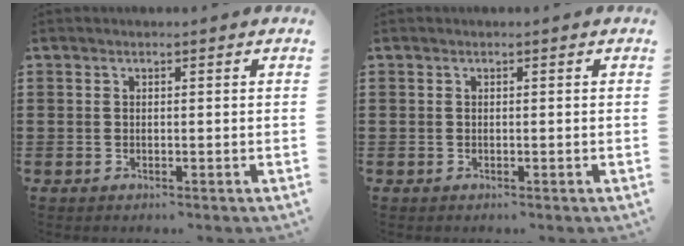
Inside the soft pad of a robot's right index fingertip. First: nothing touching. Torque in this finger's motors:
{"motor_torque": [0.04, 0.02, 0.00, 0.00]}